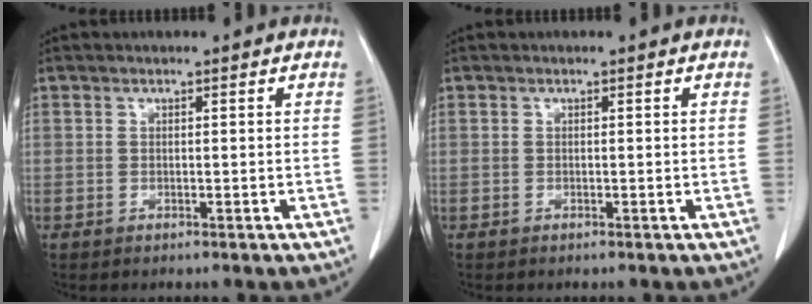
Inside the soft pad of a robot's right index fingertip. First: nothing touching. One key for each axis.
{"total": 0.0}